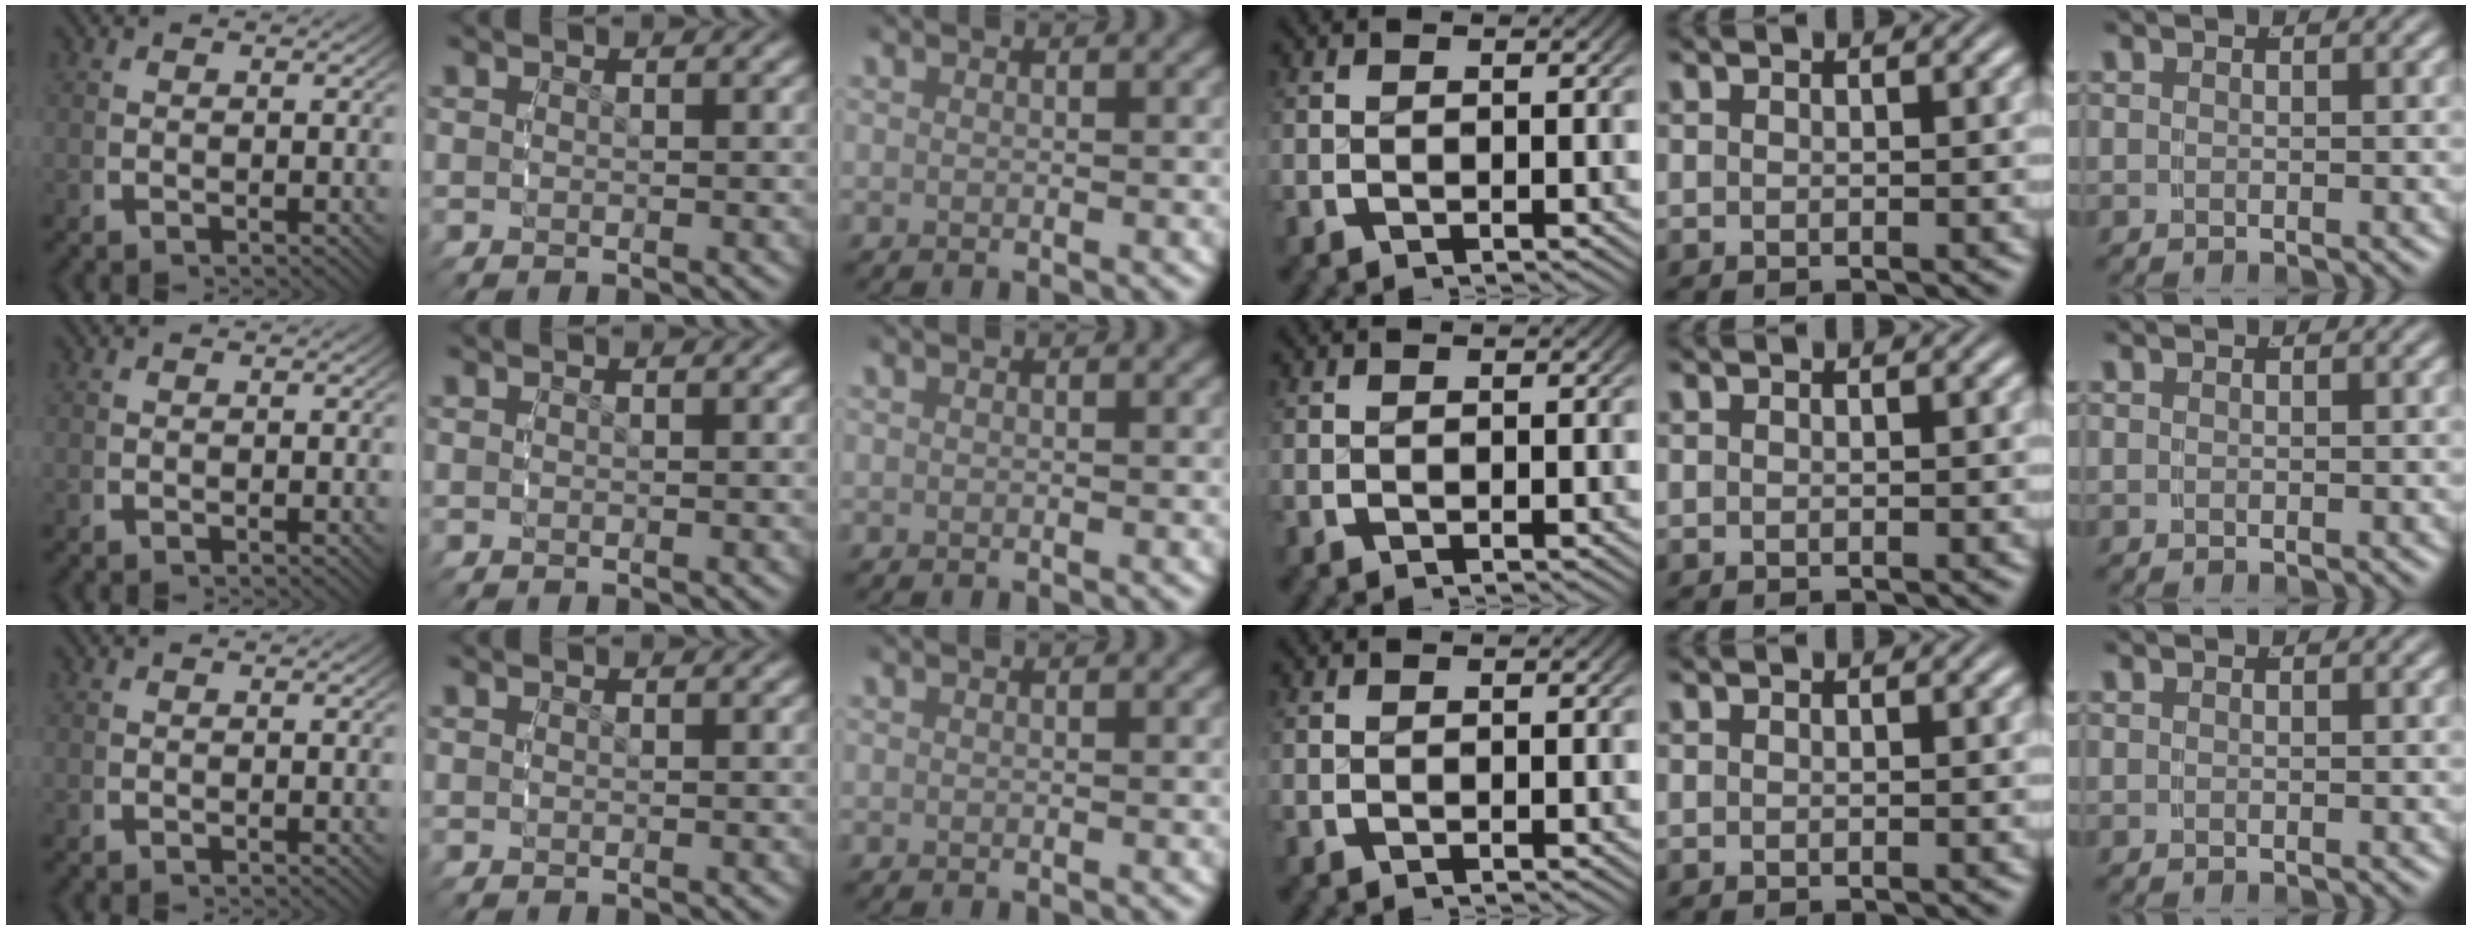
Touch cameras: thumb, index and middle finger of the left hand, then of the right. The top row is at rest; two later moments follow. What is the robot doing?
{"motion": "reach", "object": "shoes"}